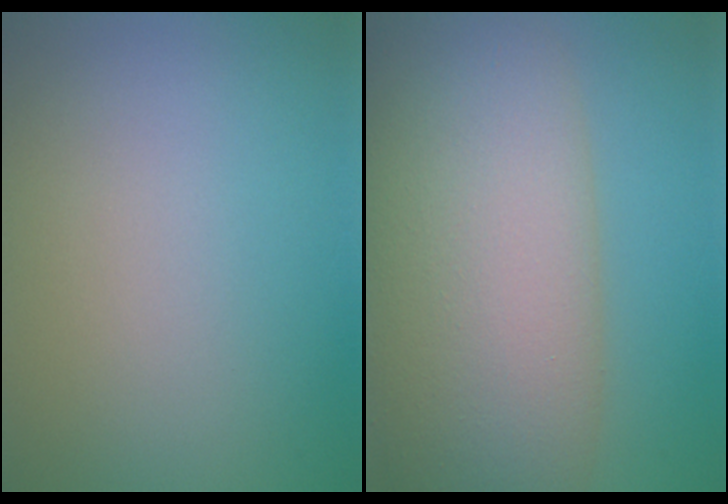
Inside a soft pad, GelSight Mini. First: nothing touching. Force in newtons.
{"total": 14.1, "press": 14.1, "slide": 0.8}